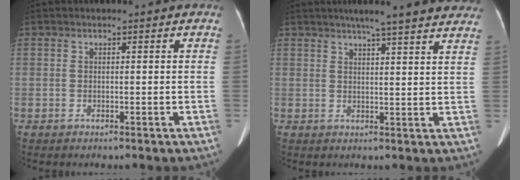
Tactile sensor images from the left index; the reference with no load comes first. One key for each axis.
{"total": 14.8, "fx": 12.6, "fy": 0.8, "fz": 7.7, "tx": -0.101, "ty": 0.018, "tz": 0.142}